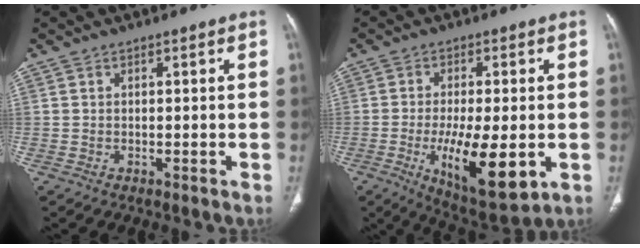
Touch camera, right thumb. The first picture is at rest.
{"total": 14.6, "force": [-3.5, 5.0, 13.3], "torque": [-0.211, -0.021, -0.045]}